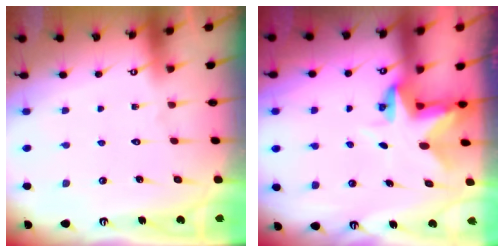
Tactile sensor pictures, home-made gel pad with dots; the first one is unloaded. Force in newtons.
{"total": 4.4, "press": 4.4, "slide": 0.5}